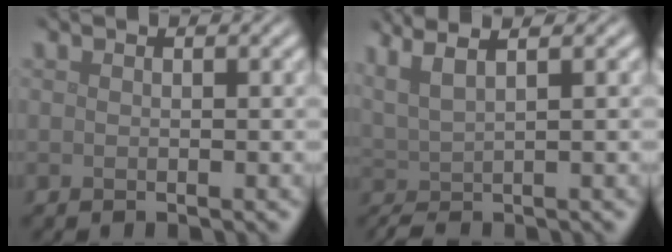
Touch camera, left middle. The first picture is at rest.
{"total": 4.4, "force": [2.2, 1.2, 3.6], "torque": [-0.060, 0.013, 0.036]}